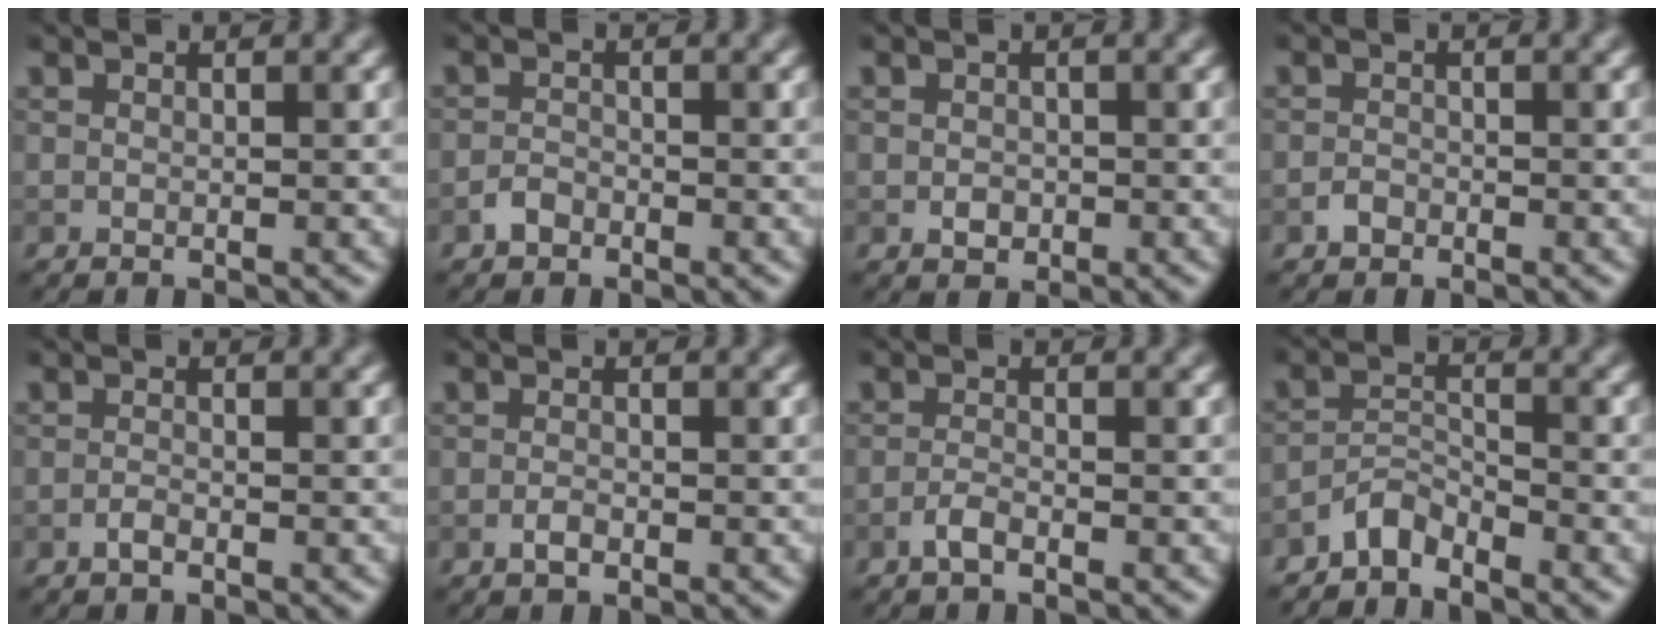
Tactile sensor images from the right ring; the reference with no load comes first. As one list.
[{"total": 1.3, "force": [-1.0, 0.8, 0.5], "torque": [-0.006, 0.004, -0.020]}, {"total": 1.3, "force": [-0.3, 1.0, 0.7], "torque": [-0.010, -0.003, -0.008]}, {"total": 1.0, "force": [-0.7, 0.7, 0.4], "torque": [-0.004, 0.002, -0.014]}, {"total": 0.9, "force": [-0.6, 0.2, 0.6], "torque": [-0.013, 0.001, -0.013]}, {"total": 1.0, "force": [-0.6, 0.4, 0.7], "torque": [-0.015, 0.001, -0.012]}, {"total": 1.4, "force": [-0.9, 0.4, 1.0], "torque": [-0.021, 0.003, -0.021]}, {"total": 2.4, "force": [-2.2, 0.7, 0.7], "torque": [-0.011, 0.010, -0.049]}]